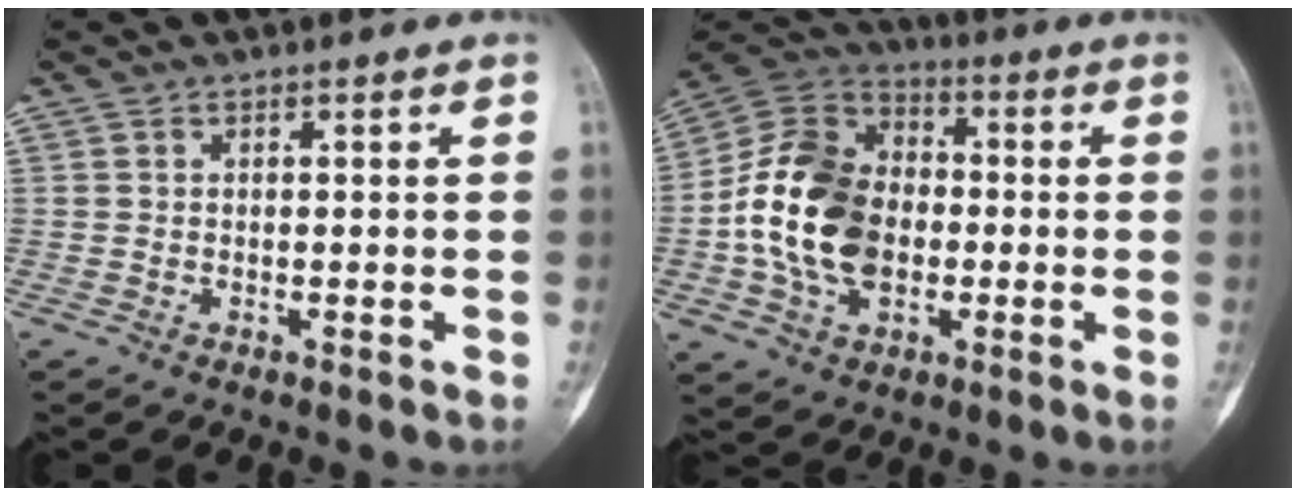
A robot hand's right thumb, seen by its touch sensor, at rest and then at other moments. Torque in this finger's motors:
{"motor_torque": [2.10, 1.67, 0.87, -1.39, 0.09]}